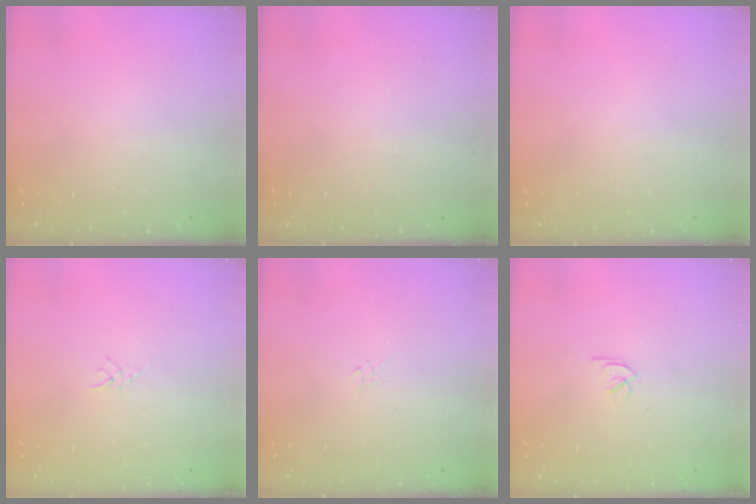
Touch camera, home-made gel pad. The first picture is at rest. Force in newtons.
{"total": 0.0}
{"total": 0.0}
{"total": 2.4, "press": 2.4, "slide": 0.4}
{"total": 1.3, "press": 1.3, "slide": 0.1}
{"total": 1.8, "press": 1.7, "slide": 0.5}